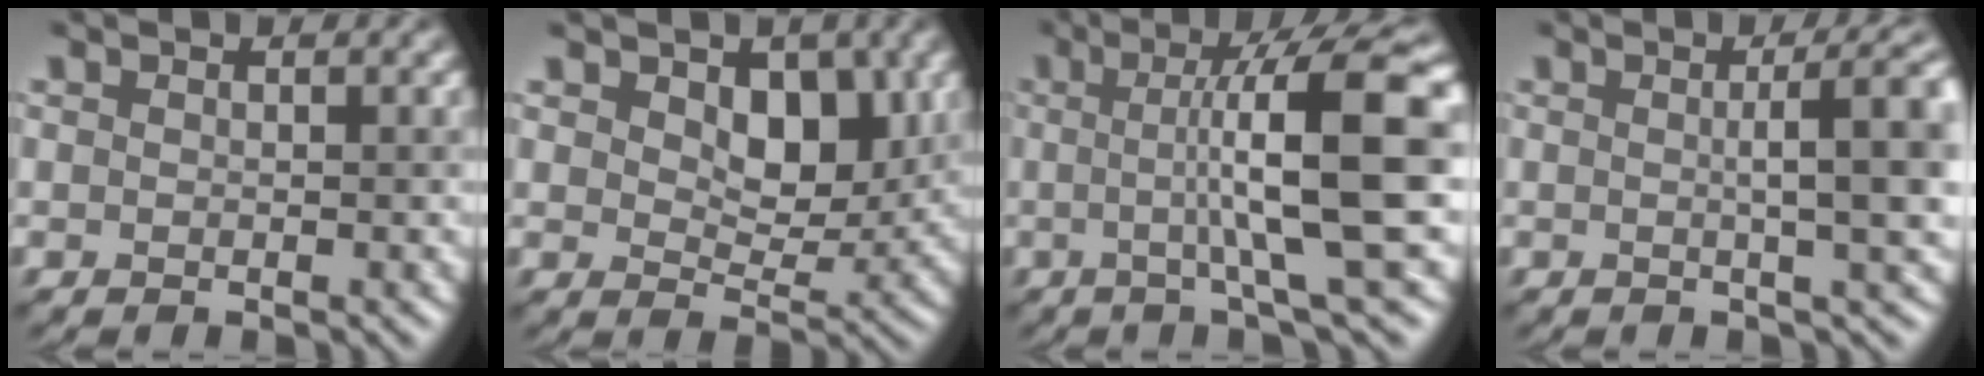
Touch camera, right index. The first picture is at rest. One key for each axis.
{"total": 4.6, "fx": 1.6, "fy": 3.0, "fz": 3.1, "tx": -0.049, "ty": -0.007, "tz": 0.024}
{"total": 10.5, "fx": 0.2, "fy": 1.5, "fz": 10.3, "tx": -0.125, "ty": 0.011, "tz": 0.004}
{"total": 8.0, "fx": 0.9, "fy": 2.1, "fz": 7.7, "tx": -0.066, "ty": 0.022, "tz": 0.010}